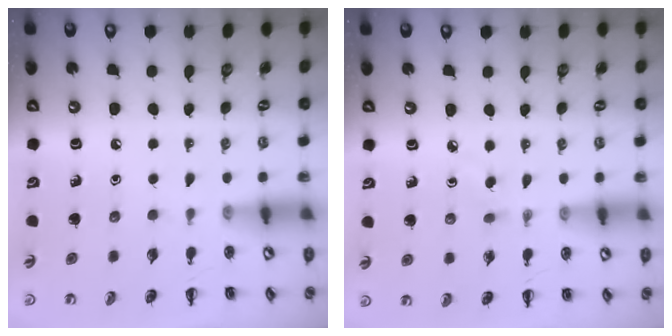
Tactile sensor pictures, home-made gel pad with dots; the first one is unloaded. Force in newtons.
{"total": 3.2, "press": 2.9, "slide": 1.4}